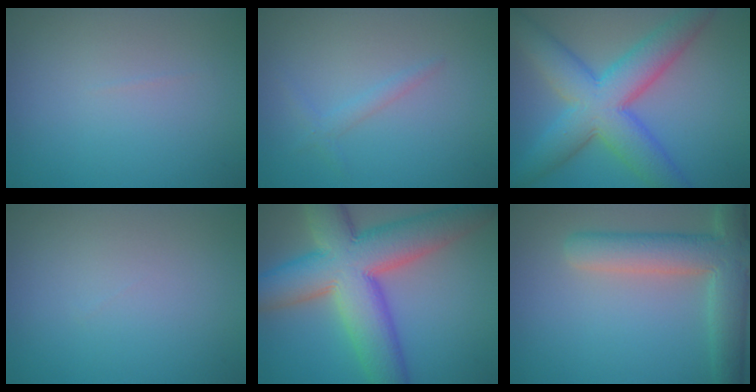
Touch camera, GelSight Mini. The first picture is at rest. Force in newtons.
{"total": 1.1, "press": 1.1, "slide": 0.1}
{"total": 8.9, "press": 8.9, "slide": 0.3}
{"total": 0.0}
{"total": 12.8, "press": 12.8, "slide": 0.7}
{"total": 6.6, "press": 6.6, "slide": 0.6}